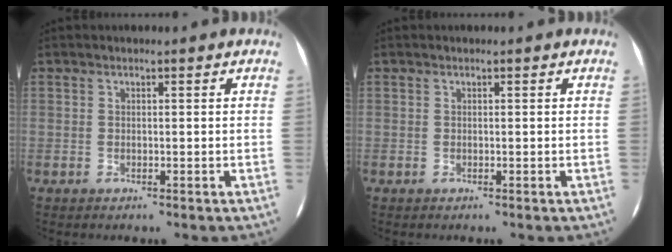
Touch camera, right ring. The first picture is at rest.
{"total": 0.0}